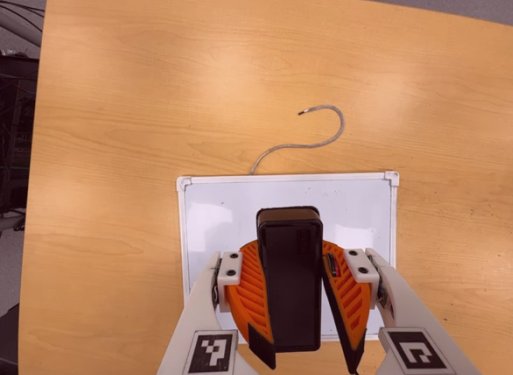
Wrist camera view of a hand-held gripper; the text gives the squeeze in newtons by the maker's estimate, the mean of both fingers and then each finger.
{"total": 12.4, "left": 11.7, "right": 13.1}